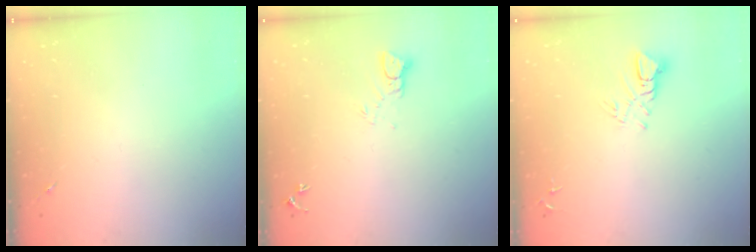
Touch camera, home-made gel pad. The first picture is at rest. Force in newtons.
{"total": 3.5, "press": 3.5, "slide": 0.3}
{"total": 5.6, "press": 5.6, "slide": 0.6}